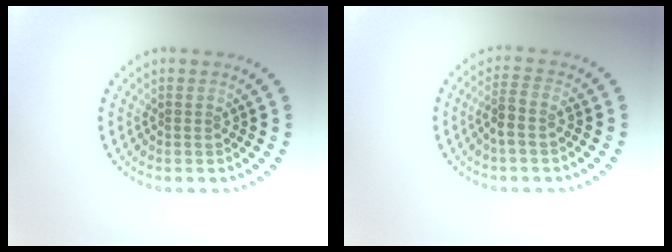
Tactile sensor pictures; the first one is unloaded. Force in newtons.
{"total": 2.0, "press": 1.7, "slide": 1.1}